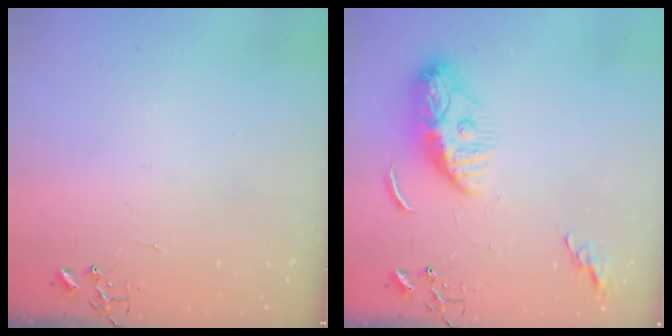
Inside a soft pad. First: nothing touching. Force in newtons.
{"total": 10.7, "press": 10.6, "slide": 1.1}